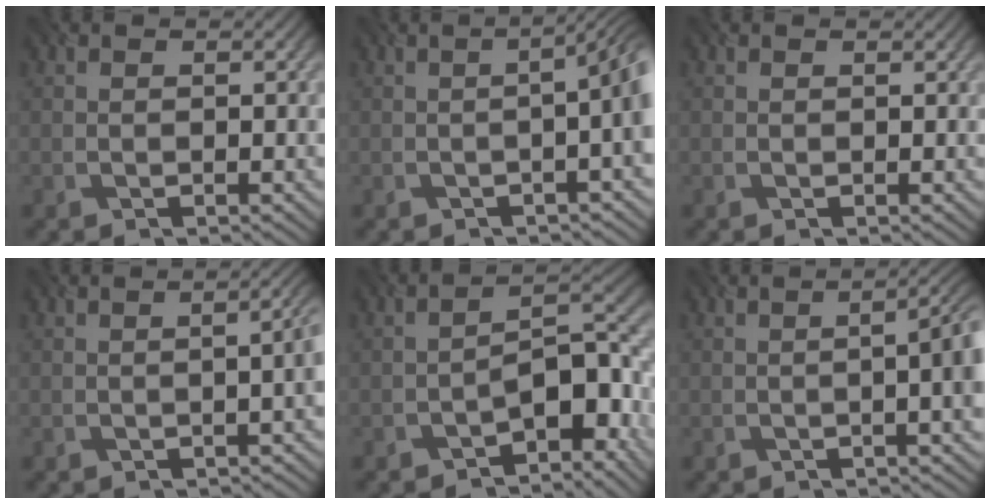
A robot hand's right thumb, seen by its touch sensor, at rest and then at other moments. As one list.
[{"total": 5.8, "force": [-0.7, 1.8, 5.5], "torque": [-0.057, 0.004, -0.016]}, {"total": 0.0}, {"total": 3.5, "force": [-0.4, 1.2, 3.2], "torque": [-0.034, 0.006, -0.003]}, {"total": 8.2, "force": [-4.8, 3.3, 5.9], "torque": [-0.067, 0.008, -0.088]}, {"total": 6.4, "force": [-0.4, 2.2, 6.0], "torque": [-0.067, 0.005, -0.006]}]